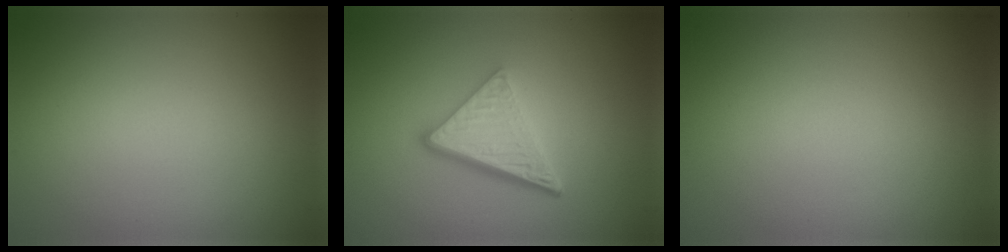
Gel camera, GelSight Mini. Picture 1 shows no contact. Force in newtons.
{"total": 5.5, "press": 3.7, "slide": 4.0}
{"total": 0.0}